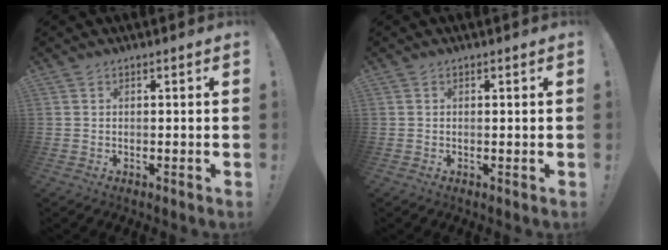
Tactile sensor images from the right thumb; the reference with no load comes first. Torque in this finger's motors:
{"motor_torque": [-0.13, -0.19, -0.40, 0.03, 0.01]}